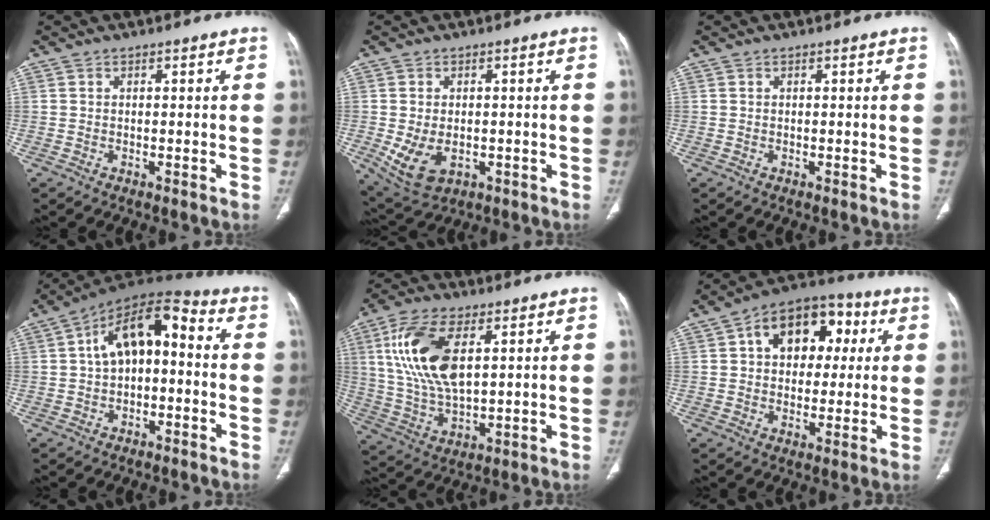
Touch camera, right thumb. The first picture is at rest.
{"total": 8.1, "force": [-1.6, 5.3, 5.9], "torque": [-0.106, -0.002, -0.009]}
{"total": 0.0}
{"total": 13.7, "force": [1.1, 7.0, 11.7], "torque": [-0.176, 0.049, 0.008]}
{"total": 15.7, "force": [4.7, 7.6, 13.0], "torque": [-0.264, -0.012, 0.096]}
{"total": 15.0, "force": [4.1, 10.2, 10.3], "torque": [-0.108, 0.017, 0.056]}